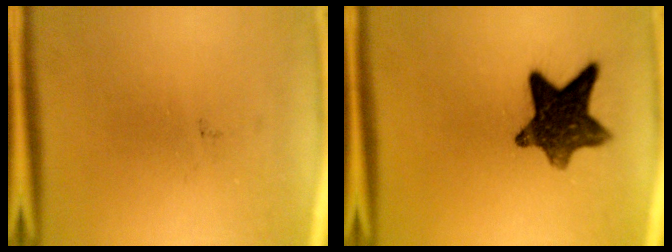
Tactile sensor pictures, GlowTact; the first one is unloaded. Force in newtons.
{"total": 11.1}